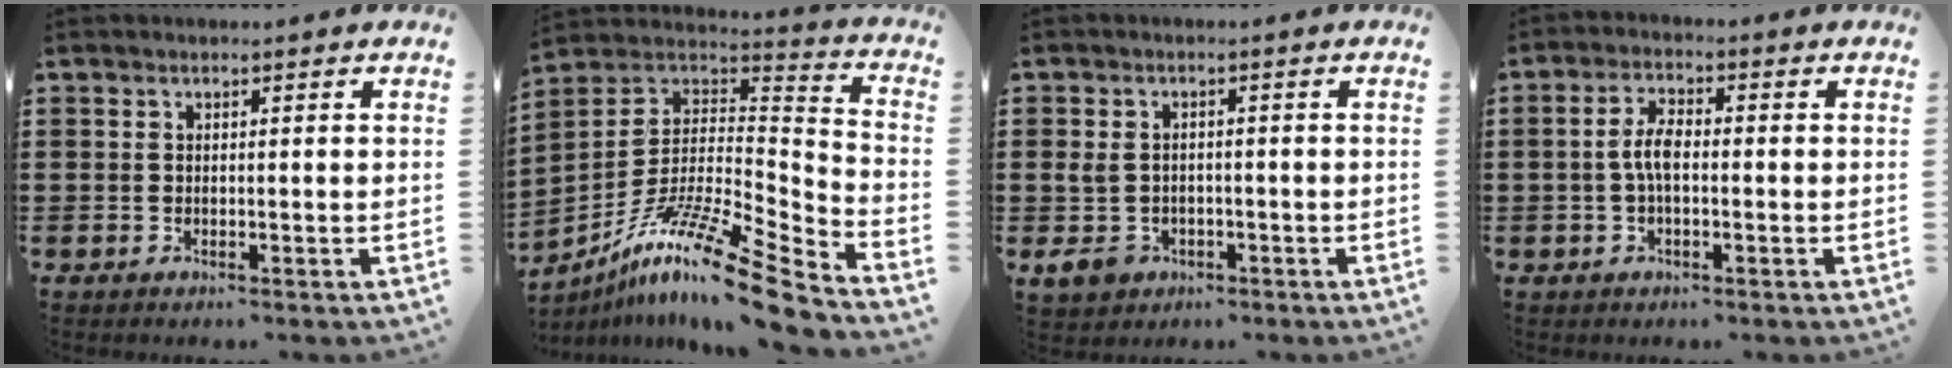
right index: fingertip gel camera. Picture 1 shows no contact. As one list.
[{"total": 14.7, "force": [-10.4, 1.6, 10.3], "torque": [-0.188, 0.017, -0.193]}, {"total": 3.9, "force": [-1.2, 2.9, 2.3], "torque": [-0.078, -0.007, -0.031]}, {"total": 4.2, "force": [-0.5, 1.7, 3.8], "torque": [-0.085, 0.001, -0.015]}]